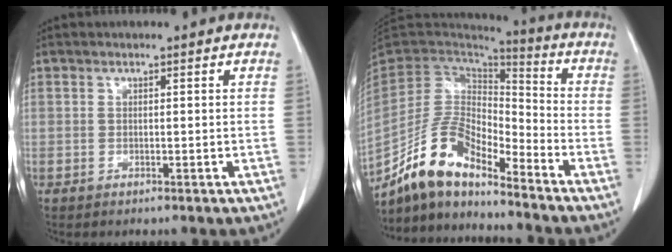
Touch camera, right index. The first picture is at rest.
{"total": 12.9, "force": [-10.9, 3.7, 5.7], "torque": [-0.108, 0.025, -0.206]}